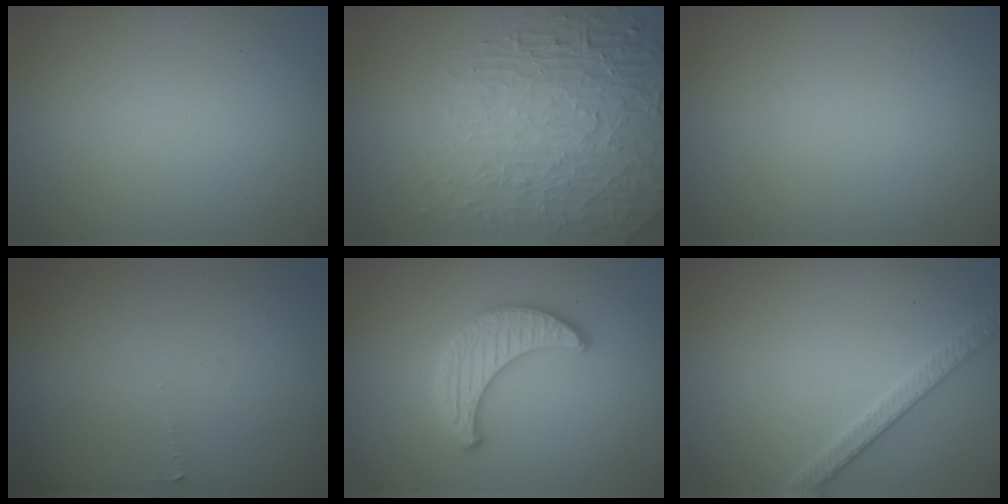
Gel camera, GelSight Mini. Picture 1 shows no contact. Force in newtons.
{"total": 8.3, "press": 5.7, "slide": 6.1}
{"total": 0.0}
{"total": 0.5, "press": 0.5, "slide": 0.1}
{"total": 2.7, "press": 2.7, "slide": 0.1}
{"total": 2.6, "press": 2.5, "slide": 0.8}